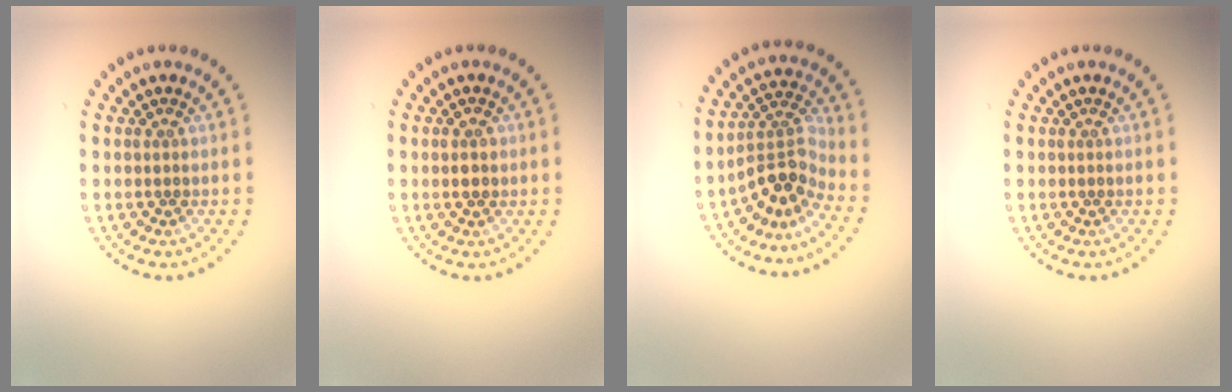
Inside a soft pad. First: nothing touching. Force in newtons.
{"total": 1.7, "press": 1.7, "slide": 0.1}
{"total": 3.8, "press": 2.5, "slide": 2.8}
{"total": 0.0}